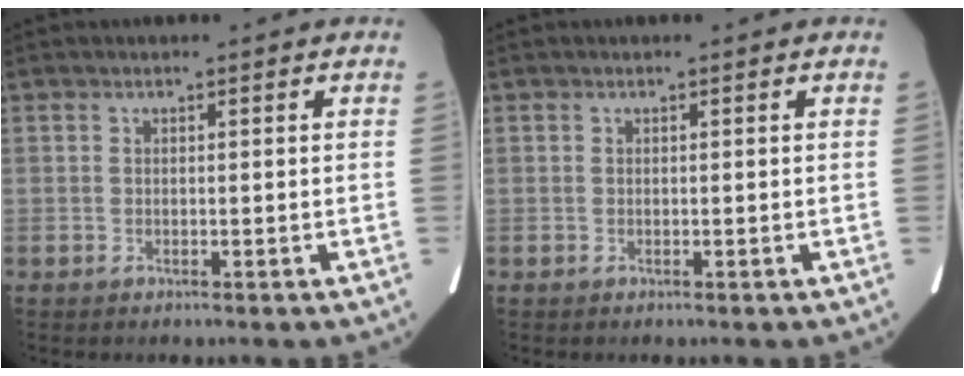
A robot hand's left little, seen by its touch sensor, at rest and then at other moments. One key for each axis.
{"total": 0.0}